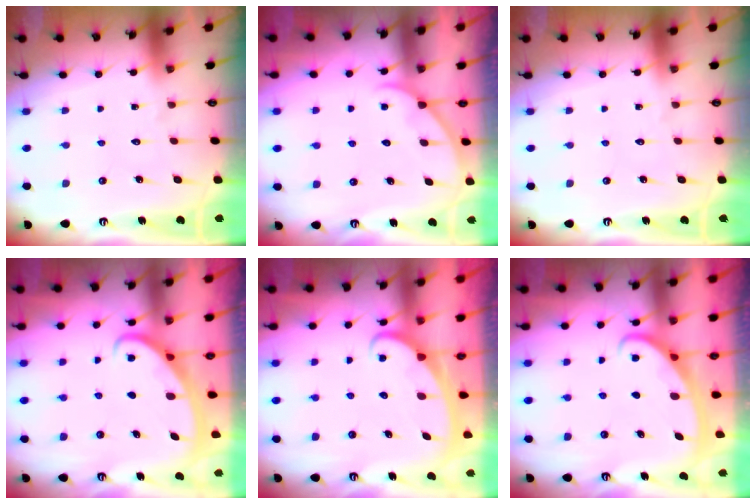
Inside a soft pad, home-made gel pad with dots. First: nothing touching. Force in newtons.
{"total": 3.1, "press": 3.0, "slide": 0.3}
{"total": 0.0}
{"total": 2.9, "press": 2.9, "slide": 0.3}
{"total": 2.5, "press": 2.5, "slide": 0.3}
{"total": 2.8, "press": 2.8, "slide": 0.4}